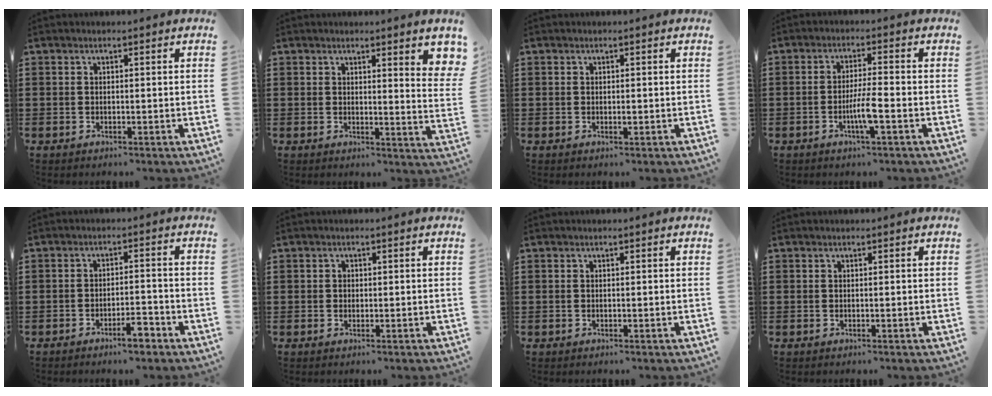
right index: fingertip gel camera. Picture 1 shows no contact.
{"total": 2.6, "force": [1.9, 0.0, 1.8], "torque": [-0.029, -0.013, 0.028]}
{"total": 0.7, "force": [0.0, 0.2, 0.7], "torque": [-0.014, -0.003, 0.000]}
{"total": 4.8, "force": [-1.7, 0.2, 4.5], "torque": [-0.084, -0.008, -0.033]}
{"total": 4.2, "force": [-3.2, 1.2, 2.5], "torque": [-0.039, 0.011, -0.060]}
{"total": 0.6, "force": [0.0, 0.6, 0.3], "torque": [-0.007, 0.001, 0.001]}
{"total": 0.0}
{"total": 0.0}